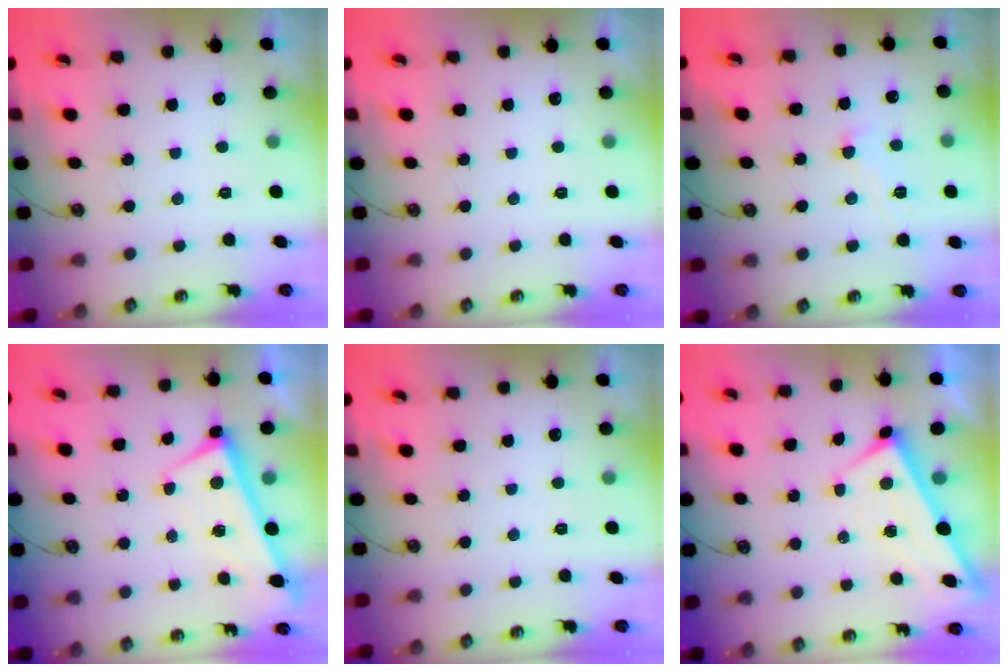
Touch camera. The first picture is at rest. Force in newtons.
{"total": 0.0}
{"total": 1.3, "press": 1.2, "slide": 0.3}
{"total": 1.2, "press": 0.9, "slide": 0.9}
{"total": 0.0}
{"total": 1.9, "press": 1.9, "slide": 0.2}